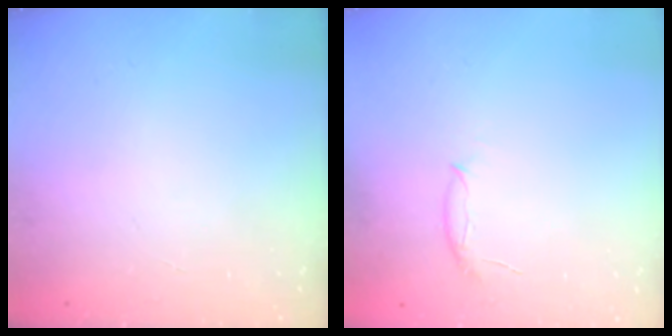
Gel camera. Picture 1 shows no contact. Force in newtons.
{"total": 5.6, "press": 5.5, "slide": 0.9}